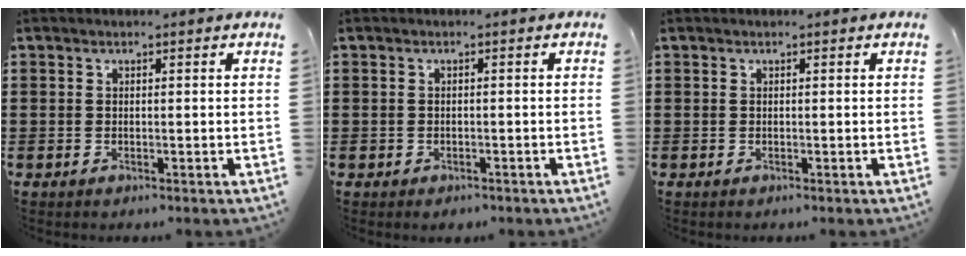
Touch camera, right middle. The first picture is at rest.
{"total": 0.8, "force": [-0.6, 0.5, 0.1], "torque": [-0.003, 0.002, -0.015]}
{"total": 0.0}